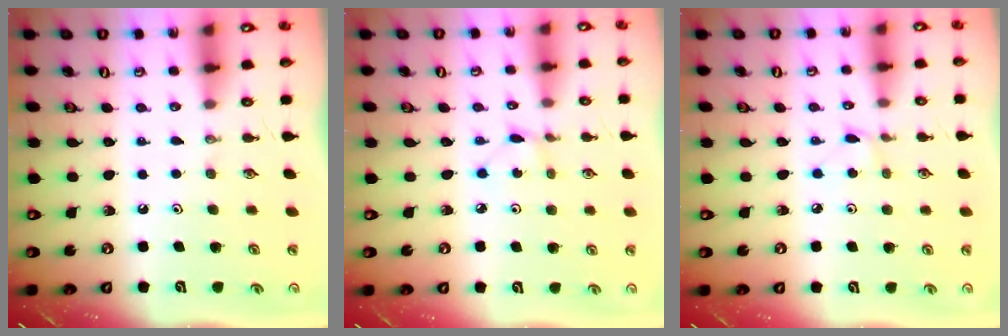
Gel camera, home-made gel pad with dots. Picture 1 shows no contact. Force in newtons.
{"total": 0.7, "press": 0.7, "slide": 0.1}
{"total": 2.8, "press": 2.7, "slide": 0.4}